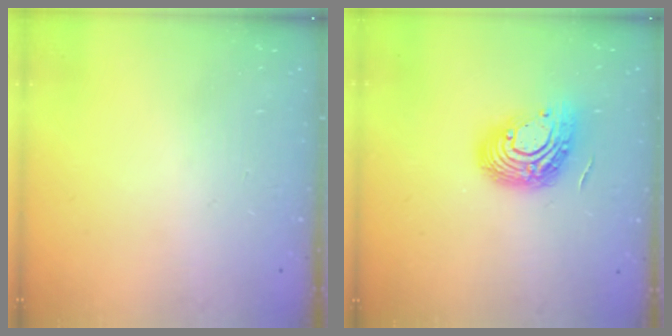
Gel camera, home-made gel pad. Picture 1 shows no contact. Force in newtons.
{"total": 13.3, "press": 13.3, "slide": 1.0}